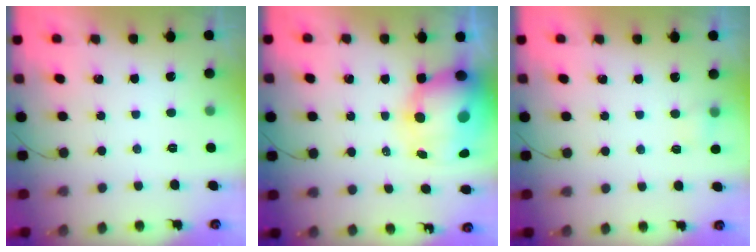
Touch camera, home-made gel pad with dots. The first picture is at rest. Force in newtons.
{"total": 15.1, "press": 14.6, "slide": 3.7}
{"total": 2.6, "press": 2.5, "slide": 0.7}